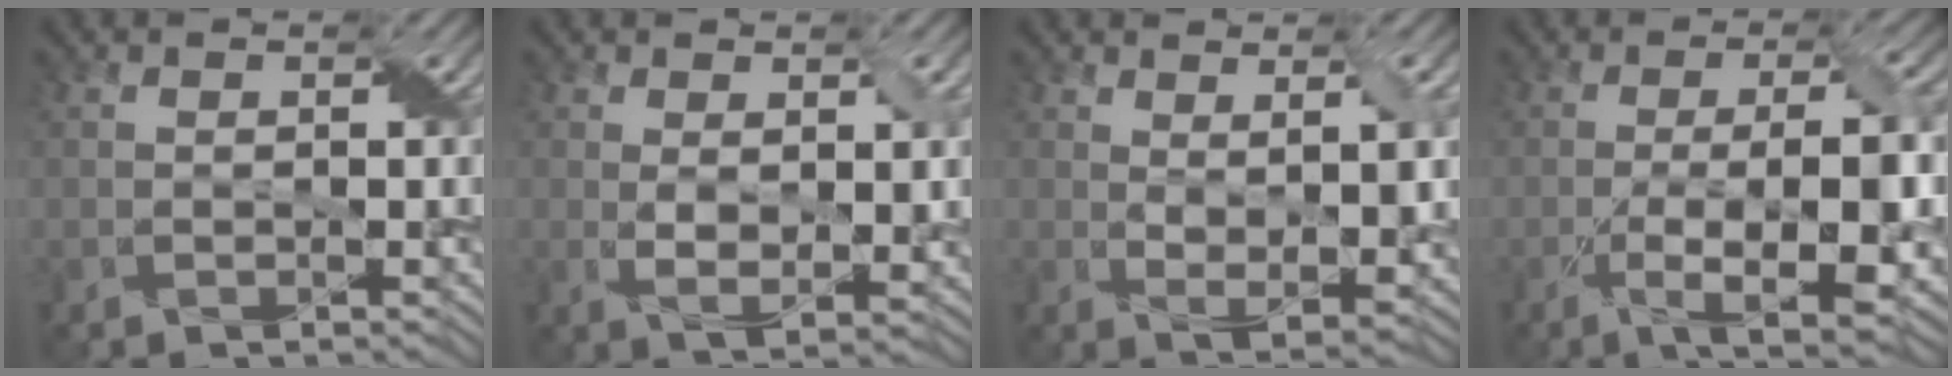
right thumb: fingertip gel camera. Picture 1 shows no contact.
{"total": 4.2, "force": [0.9, 1.7, 3.7], "torque": [-0.077, -0.008, 0.022]}
{"total": 5.3, "force": [1.7, 1.5, 4.8], "torque": [-0.088, -0.007, 0.034]}
{"total": 10.4, "force": [-3.0, 2.4, 9.7], "torque": [-0.158, 0.003, -0.043]}